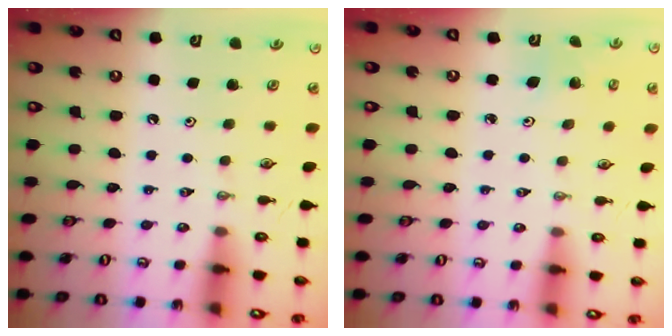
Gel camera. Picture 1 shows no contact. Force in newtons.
{"total": 2.9, "press": 2.9, "slide": 0.3}